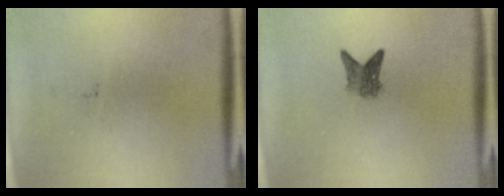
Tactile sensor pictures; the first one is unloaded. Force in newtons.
{"total": 2.8}